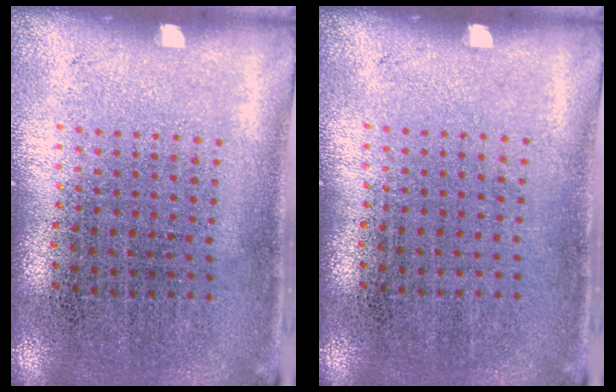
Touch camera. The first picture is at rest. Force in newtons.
{"total": 0.0}